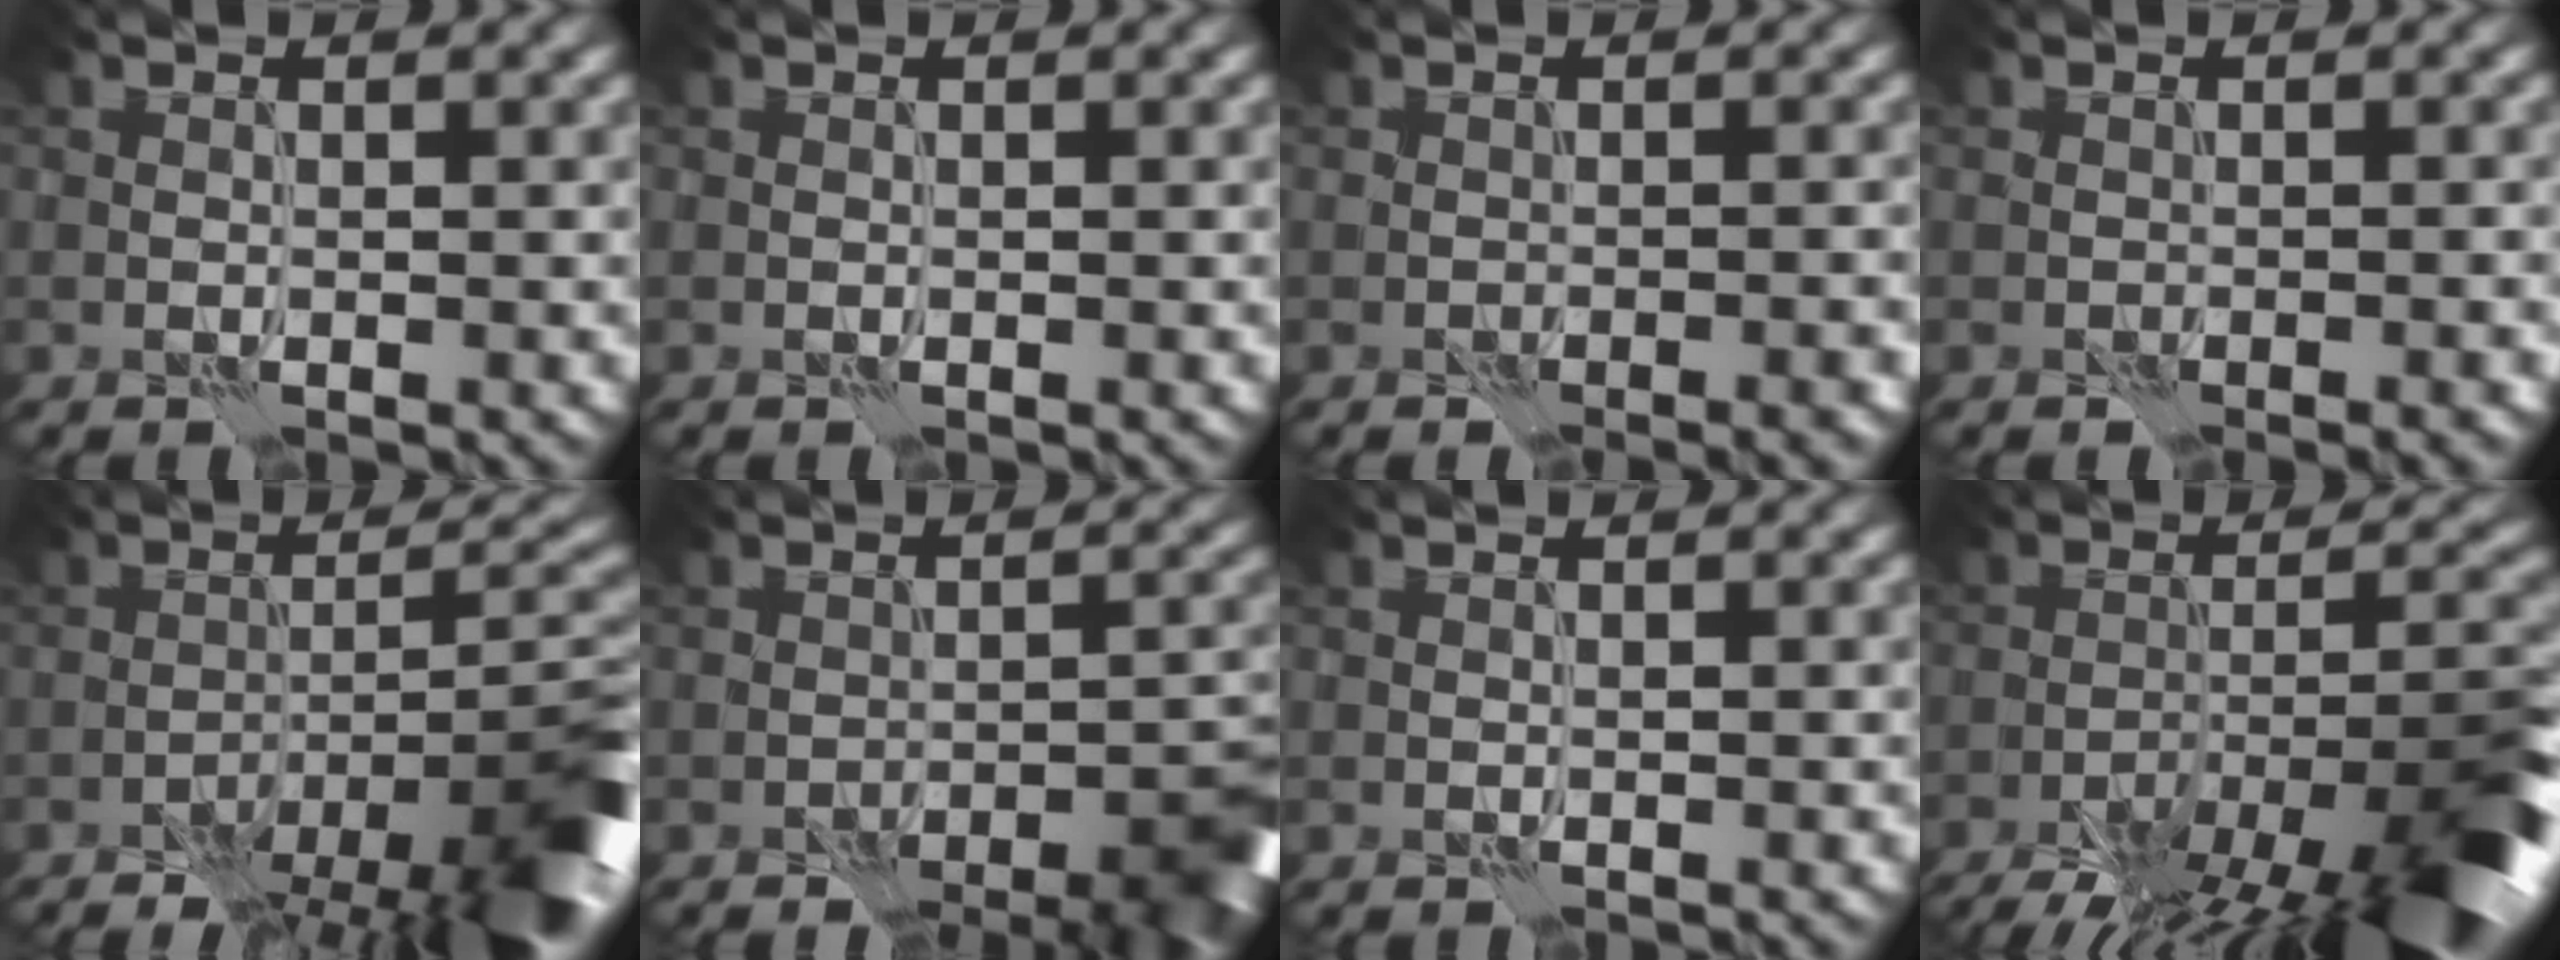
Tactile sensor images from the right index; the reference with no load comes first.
{"total": 0.0}
{"total": 0.7, "force": [0.0, -0.2, -0.7], "torque": [0.009, -0.003, 0.000]}
{"total": 1.2, "force": [0.5, -0.3, -1.1], "torque": [0.015, -0.003, 0.003]}
{"total": 9.3, "force": [-5.6, 2.7, 6.8], "torque": [-0.090, 0.005, -0.088]}
{"total": 6.7, "force": [-4.8, 2.7, 3.9], "torque": [-0.036, -0.002, -0.045]}
{"total": 0.0}
{"total": 11.9, "force": [-8.3, 2.9, 8.0], "torque": [-0.142, 0.000, -0.128]}